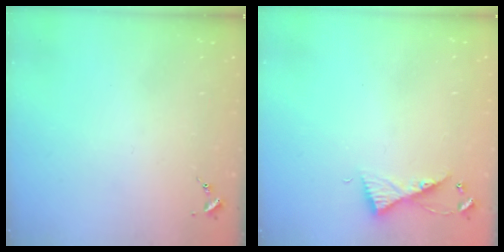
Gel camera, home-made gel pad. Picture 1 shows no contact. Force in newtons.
{"total": 6.2, "press": 6.2, "slide": 0.6}